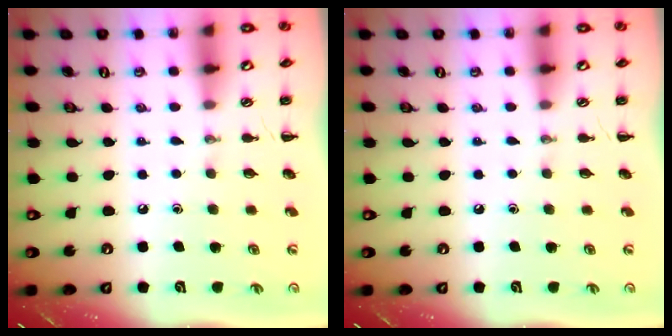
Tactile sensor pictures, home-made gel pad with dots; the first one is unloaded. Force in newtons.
{"total": 0.0}